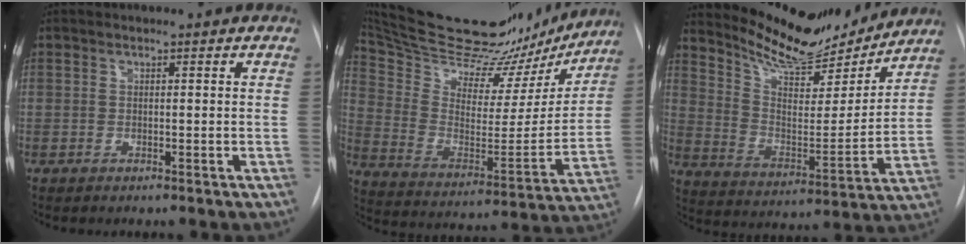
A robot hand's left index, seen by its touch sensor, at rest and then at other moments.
{"total": 30.2, "force": [26.2, 8.8, 12.2], "torque": [-0.211, -0.022, 0.373]}
{"total": 15.1, "force": [14.3, 3.0, 4.0], "torque": [-0.074, -0.028, 0.232]}